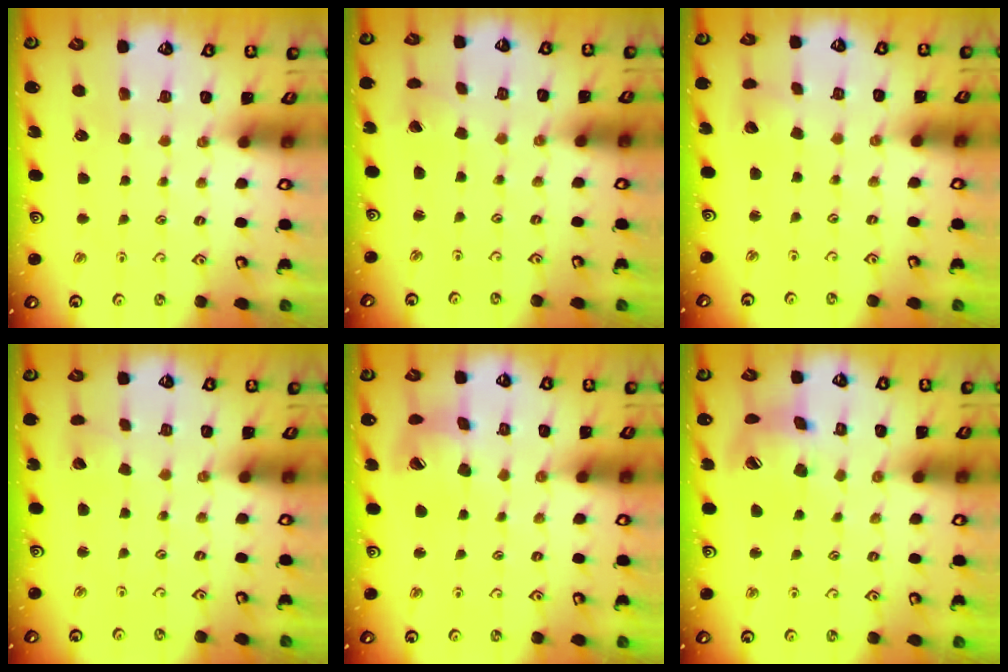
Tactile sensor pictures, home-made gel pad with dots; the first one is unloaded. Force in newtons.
{"total": 0.6, "press": 0.3, "slide": 0.5}
{"total": 2.4, "press": 2.4, "slide": 0.1}
{"total": 2.1, "press": 2.1, "slide": 0.2}
{"total": 14.3, "press": 14.2, "slide": 2.1}
{"total": 14.4, "press": 14.3, "slide": 2.0}